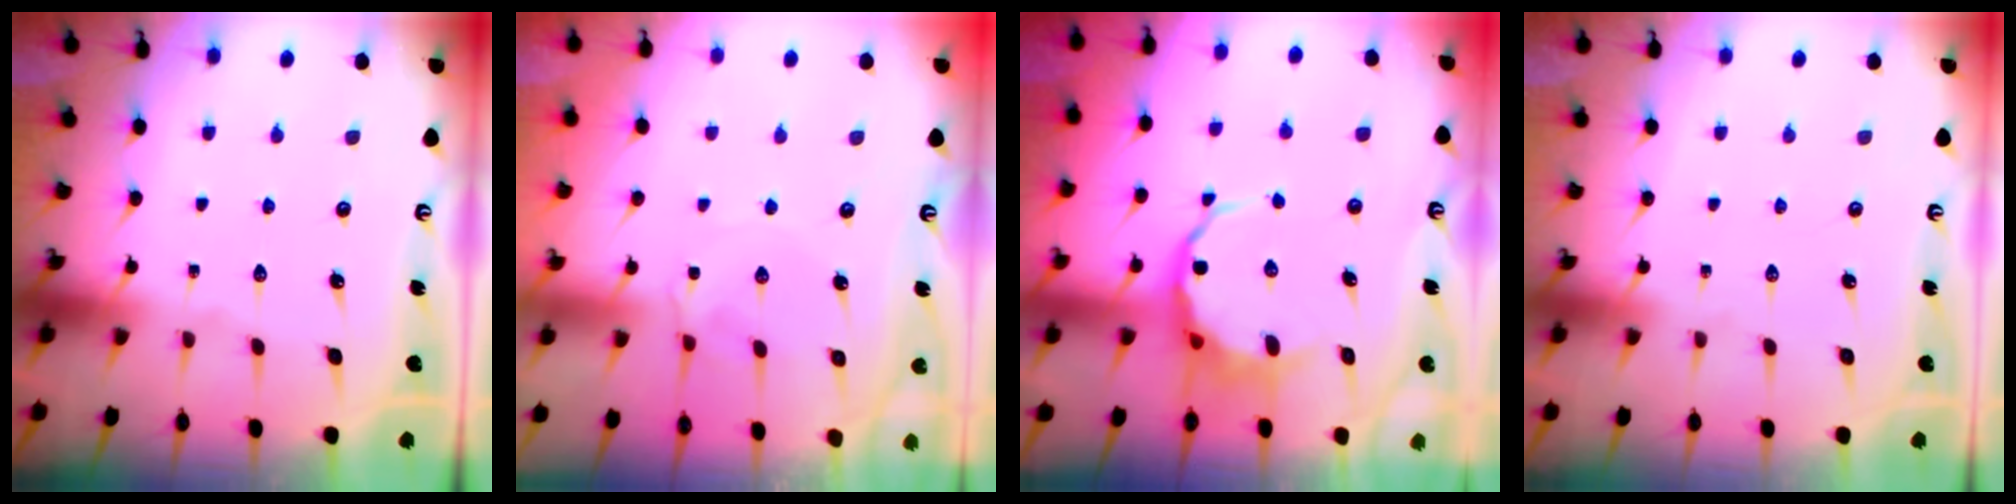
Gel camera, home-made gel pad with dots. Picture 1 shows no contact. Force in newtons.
{"total": 2.2, "press": 2.1, "slide": 0.4}
{"total": 6.2, "press": 6.0, "slide": 1.5}
{"total": 0.0}